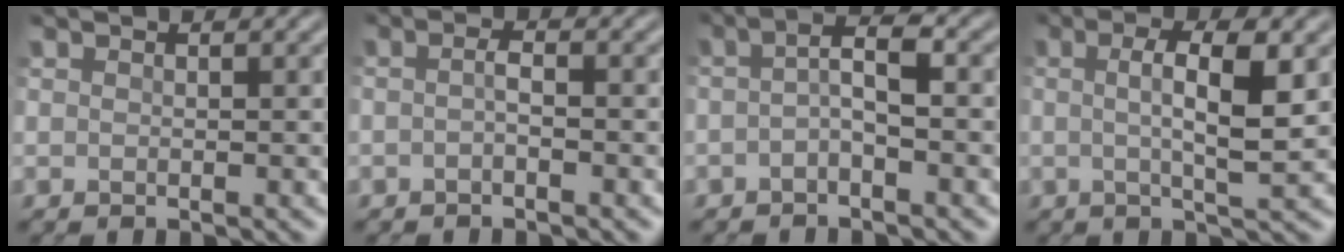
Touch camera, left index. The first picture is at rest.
{"total": 1.2, "force": [-0.7, 0.2, 0.9], "torque": [-0.021, 0.001, -0.016]}
{"total": 2.7, "force": [-0.7, 0.6, 2.5], "torque": [-0.049, 0.010, -0.021]}
{"total": 5.1, "force": [0.3, 1.1, 4.9], "torque": [-0.081, 0.002, 0.003]}